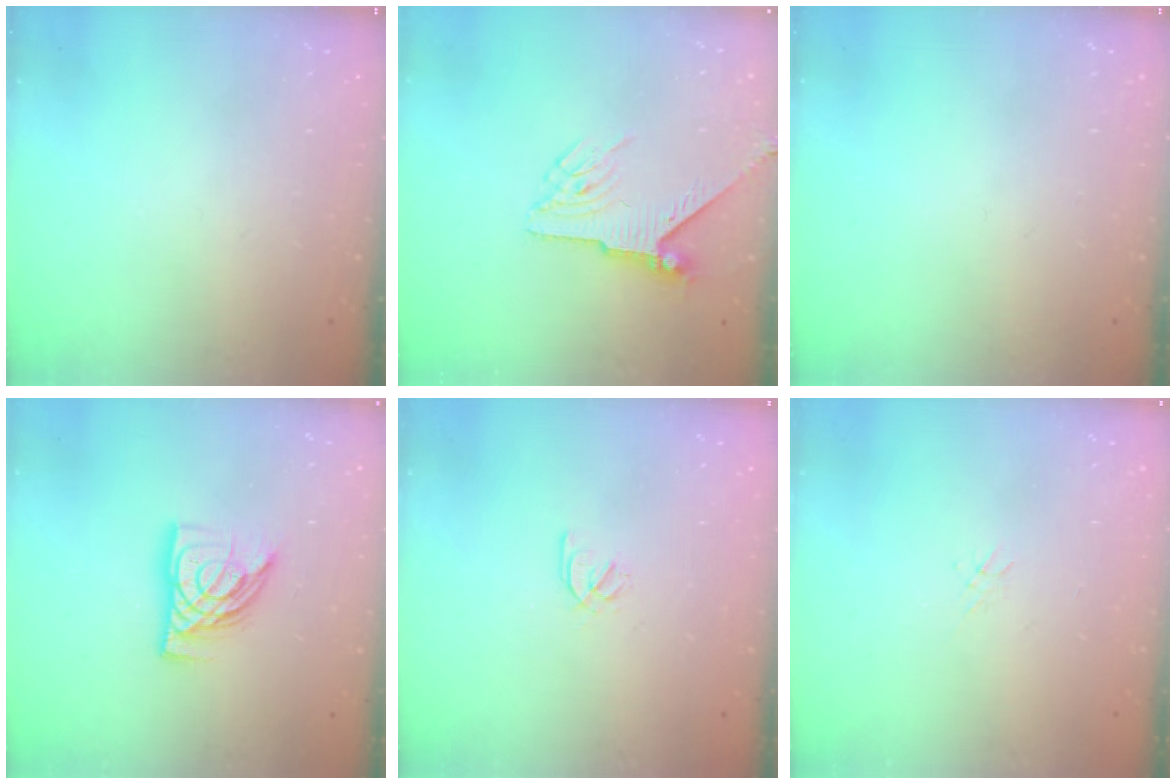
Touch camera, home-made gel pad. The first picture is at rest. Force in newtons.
{"total": 6.0, "press": 6.0, "slide": 0.4}
{"total": 0.0}
{"total": 11.3, "press": 11.3, "slide": 1.3}
{"total": 2.1, "press": 2.0, "slide": 0.7}
{"total": 1.2, "press": 1.1, "slide": 0.3}